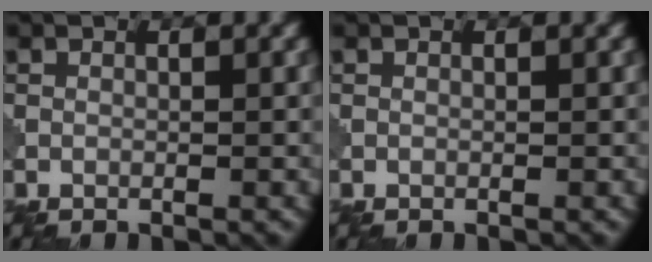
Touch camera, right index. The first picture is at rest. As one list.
[{"total": 0.0}]